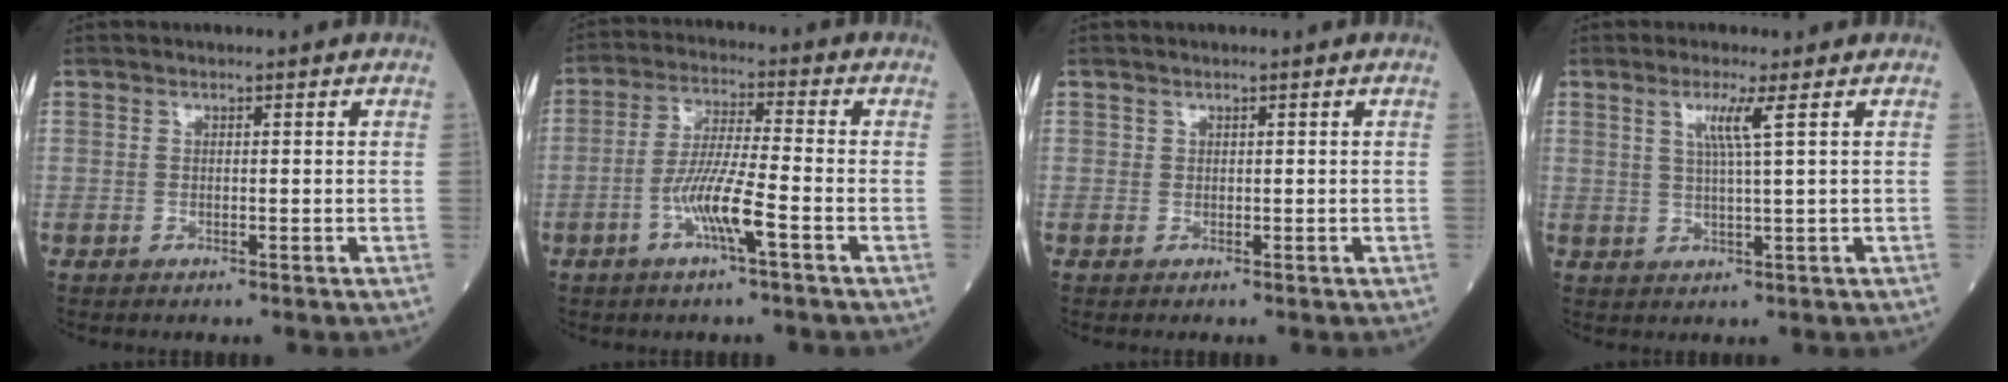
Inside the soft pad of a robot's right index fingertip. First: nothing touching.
{"total": 7.8, "force": [-3.1, 0.0, 7.1], "torque": [-0.143, -0.002, -0.062]}
{"total": 0.0}
{"total": 3.7, "force": [1.5, -0.9, 3.3], "torque": [-0.067, -0.002, 0.029]}